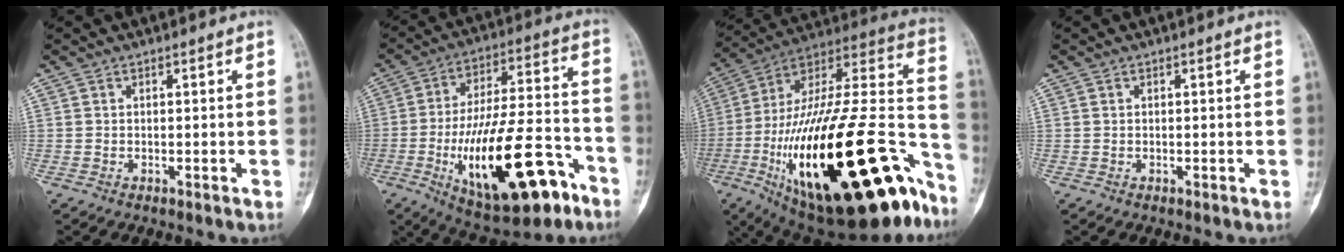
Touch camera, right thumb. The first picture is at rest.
{"total": 24.6, "force": [-10.2, 9.5, 20.2], "torque": [-0.336, 0.046, -0.148]}
{"total": 46.3, "force": [-18.0, 17.1, 39.1], "torque": [-0.588, 0.065, -0.281]}
{"total": 0.0}